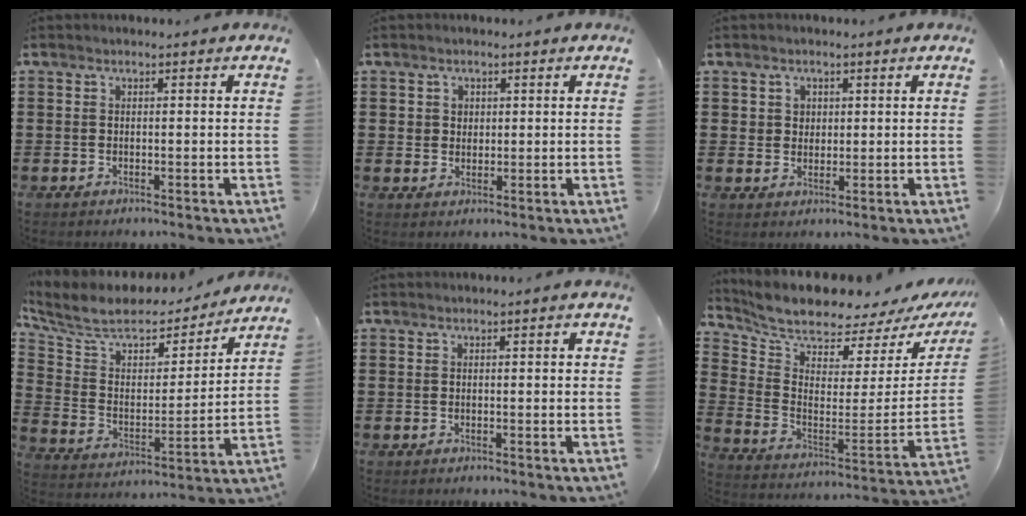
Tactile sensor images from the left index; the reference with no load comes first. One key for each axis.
{"total": 1.9, "fx": 1.0, "fy": 1.6, "fz": 0.2, "tx": -0.010, "ty": 0.006, "tz": 0.019}
{"total": 2.4, "fx": 1.2, "fy": 2.0, "fz": 0.2, "tx": -0.005, "ty": 0.005, "tz": 0.019}
{"total": 8.1, "fx": 6.7, "fy": 3.1, "fz": 3.4, "tx": -0.100, "ty": -0.039, "tz": 0.113}
{"total": 0.6, "fx": 0.0, "fy": 0.1, "fz": 0.6, "tx": -0.010, "ty": 0.000, "tz": 0.000}
{"total": 6.5, "fx": 6.4, "fy": 0.5, "fz": 1.4, "tx": -0.068, "ty": -0.065, "tz": 0.107}